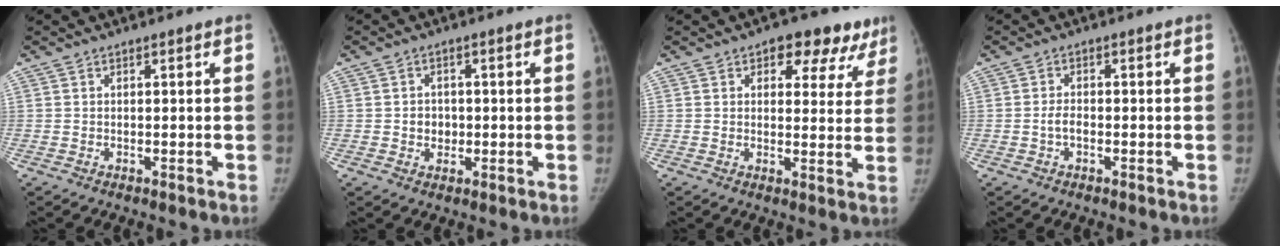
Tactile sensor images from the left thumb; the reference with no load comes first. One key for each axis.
{"total": 3.2, "fx": -0.4, "fy": 2.8, "fz": 1.4, "tx": 0.000, "ty": 0.006, "tz": -0.006}
{"total": 10.1, "fx": 6.0, "fy": 6.2, "fz": 5.2, "tx": -0.001, "ty": -0.017, "tz": 0.064}
{"total": 2.5, "fx": -0.8, "fy": 1.7, "fz": 1.7, "tx": -0.025, "ty": 0.012, "tz": -0.016}